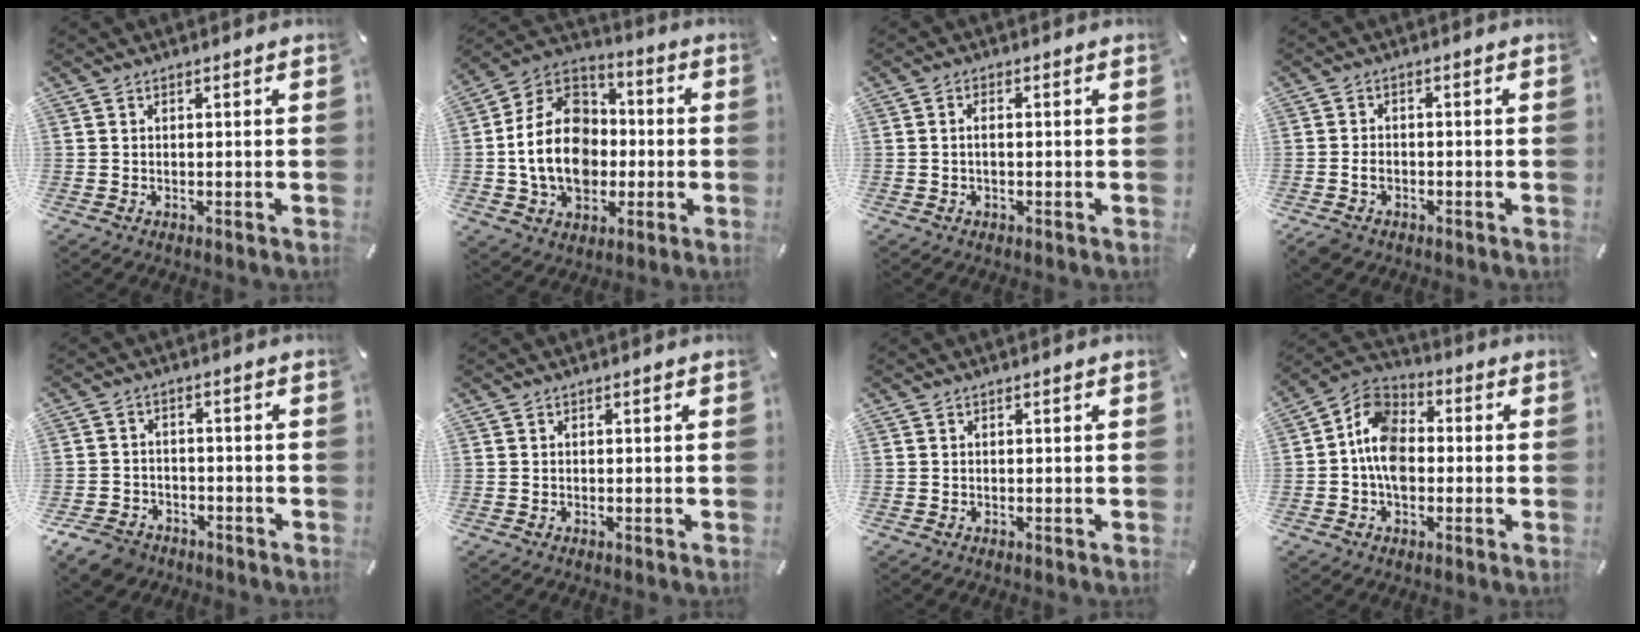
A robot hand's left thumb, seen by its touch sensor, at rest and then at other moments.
{"total": 17.6, "force": [-3.2, 14.0, 10.2], "torque": [-0.238, 0.014, -0.062]}
{"total": 1.5, "force": [-0.2, 0.7, 1.3], "torque": [-0.026, 0.003, -0.006]}
{"total": 3.1, "force": [-1.4, 2.2, 1.7], "torque": [-0.036, 0.007, -0.028]}
{"total": 6.3, "force": [-4.8, 3.8, 1.7], "torque": [-0.043, 0.023, -0.095]}
{"total": 0.0}
{"total": 0.0}
{"total": 10.2, "force": [-2.2, 7.4, 6.7], "torque": [-0.146, 0.016, -0.042]}